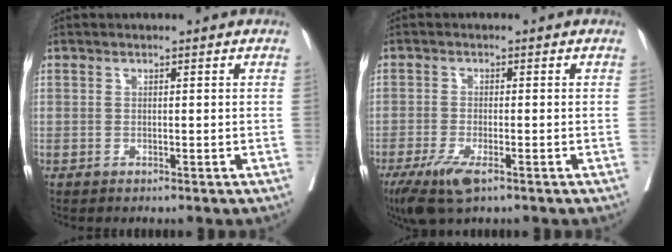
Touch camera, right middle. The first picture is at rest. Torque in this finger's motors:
{"motor_torque": [0.67, -0.41, 0.11, 0.04]}